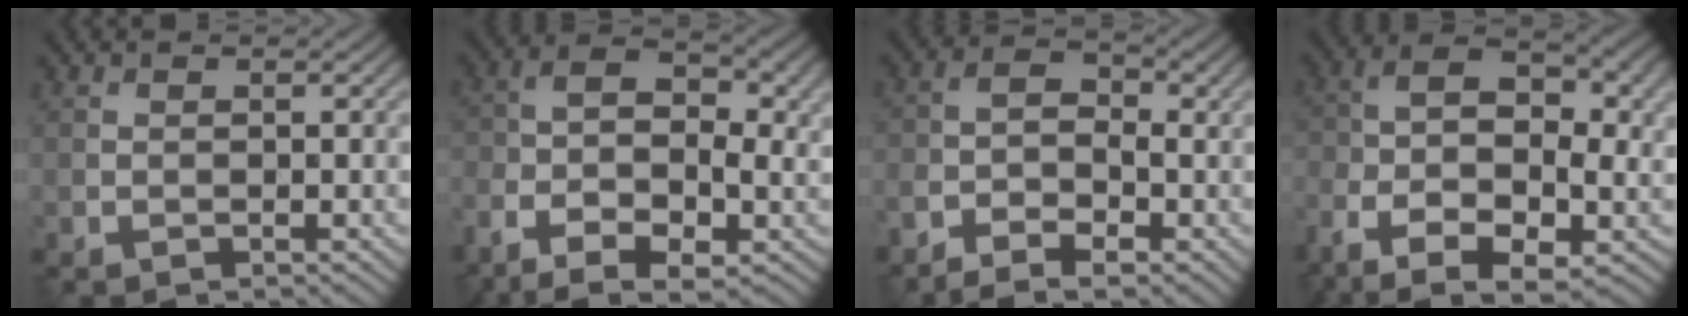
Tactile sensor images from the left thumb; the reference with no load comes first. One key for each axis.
{"total": 11.0, "fx": -5.1, "fy": 5.1, "fz": 8.3, "tx": -0.159, "ty": -0.017, "tz": -0.095}
{"total": 5.6, "fx": -3.5, "fy": 2.3, "fz": 3.7, "tx": -0.067, "ty": 0.000, "tz": -0.072}
{"total": 13.1, "fx": -5.4, "fy": 6.6, "fz": 9.9, "tx": -0.199, "ty": -0.014, "tz": -0.097}